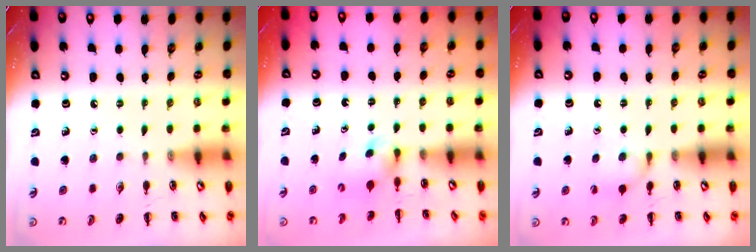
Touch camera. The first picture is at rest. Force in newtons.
{"total": 2.9, "press": 2.6, "slide": 1.3}
{"total": 7.1, "press": 6.8, "slide": 2.0}